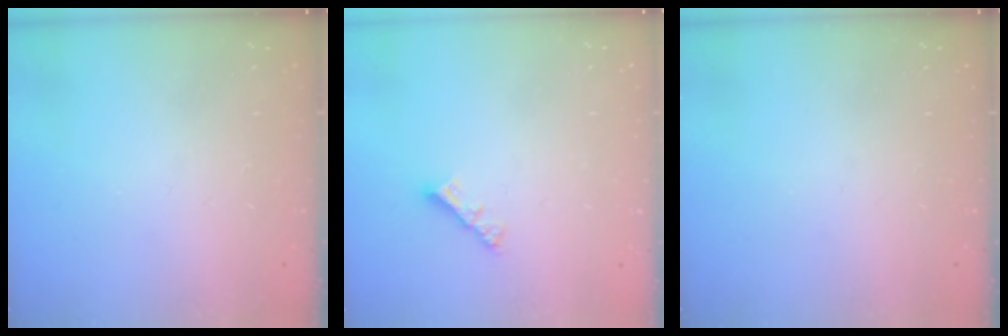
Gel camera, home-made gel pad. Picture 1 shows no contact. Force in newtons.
{"total": 3.4, "press": 3.4, "slide": 0.2}
{"total": 0.0}